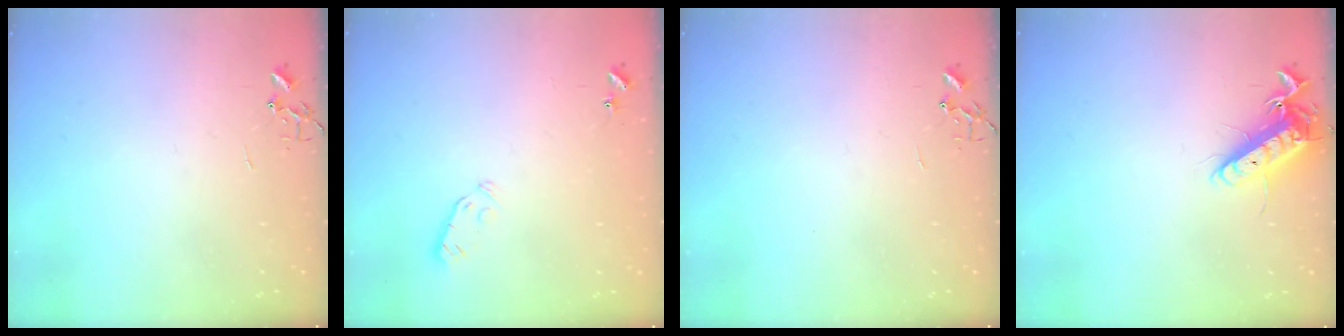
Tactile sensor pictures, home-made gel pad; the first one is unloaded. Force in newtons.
{"total": 3.0, "press": 2.9, "slide": 0.7}
{"total": 0.0}
{"total": 12.6, "press": 12.6, "slide": 1.4}